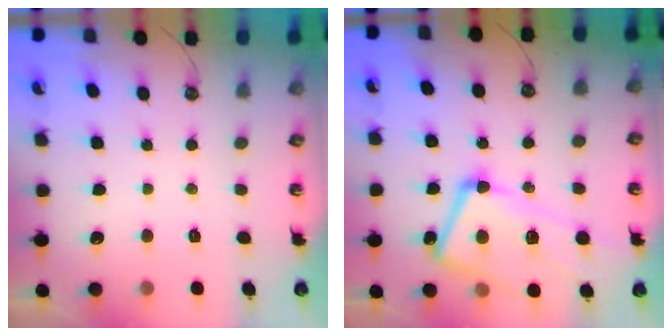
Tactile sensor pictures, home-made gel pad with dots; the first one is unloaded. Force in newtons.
{"total": 12.5, "press": 12.4, "slide": 2.0}